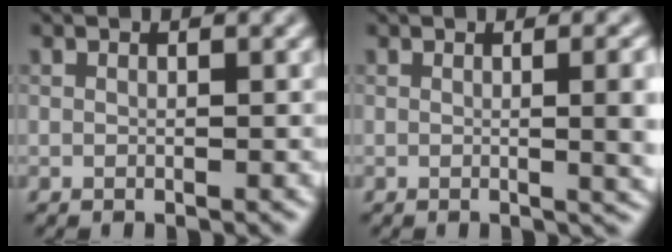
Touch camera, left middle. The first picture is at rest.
{"total": 5.1, "force": [0.2, 1.8, 4.8], "torque": [-0.043, 0.004, 0.003]}